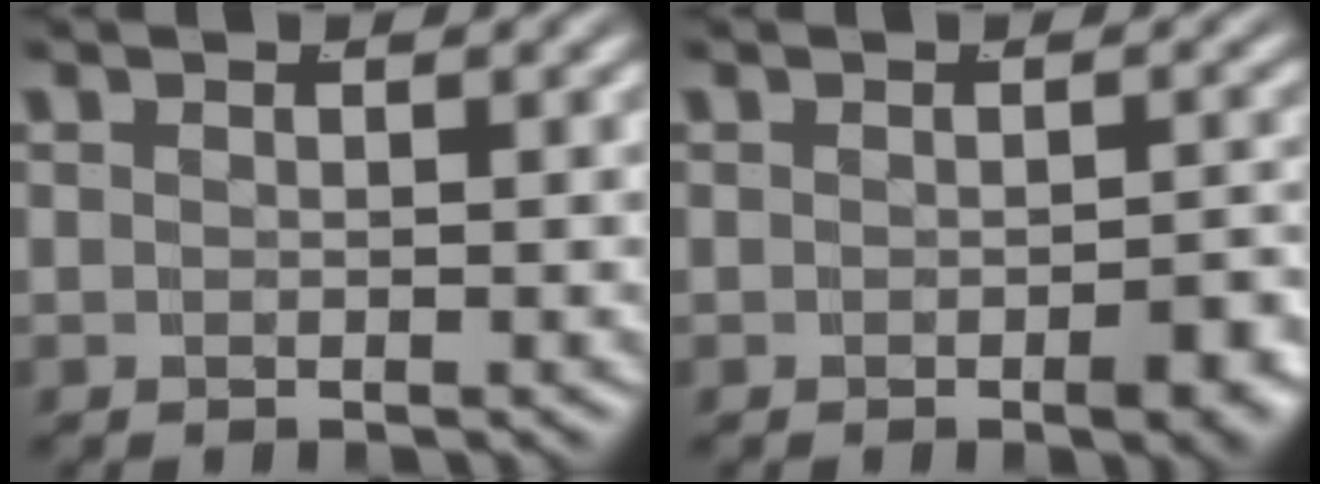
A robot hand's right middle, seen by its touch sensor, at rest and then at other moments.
{"total": 2.3, "force": [-1.4, 0.6, 1.7], "torque": [-0.021, 0.000, -0.024]}